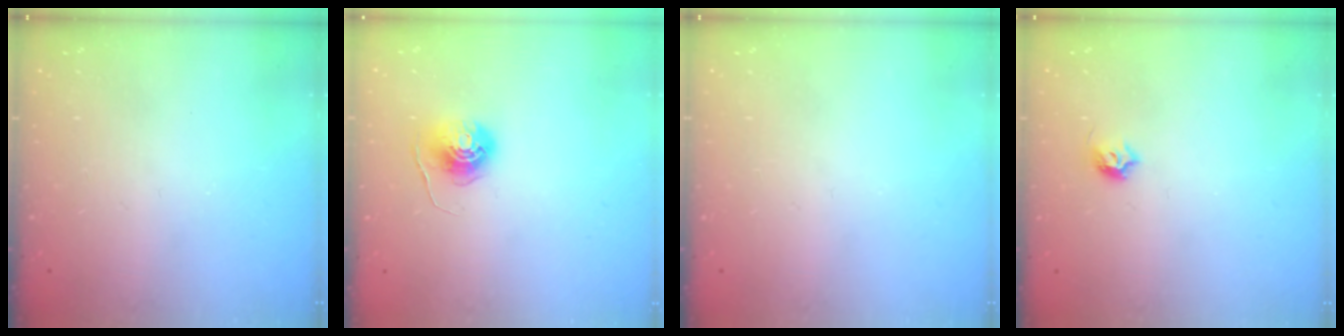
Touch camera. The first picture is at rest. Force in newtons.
{"total": 6.7, "press": 6.7, "slide": 0.3}
{"total": 0.0}
{"total": 5.0, "press": 4.9, "slide": 0.7}